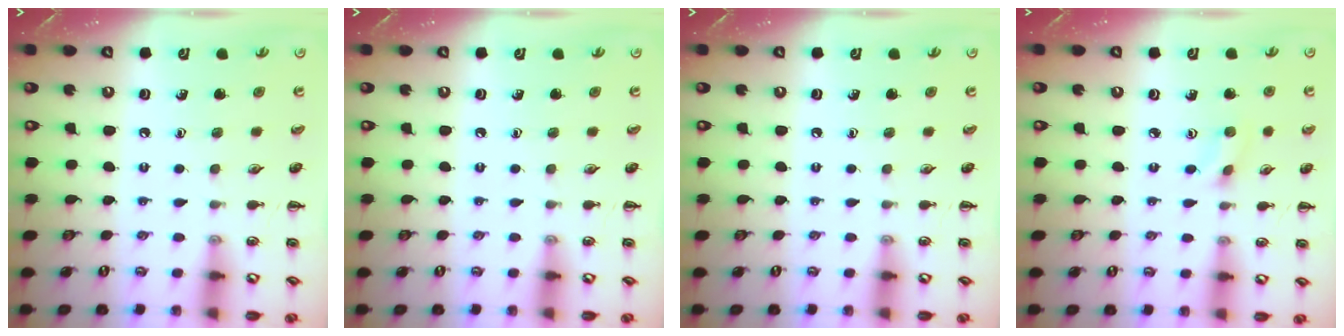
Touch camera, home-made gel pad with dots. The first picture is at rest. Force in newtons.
{"total": 0.0}
{"total": 0.0}
{"total": 2.3, "press": 2.1, "slide": 0.8}